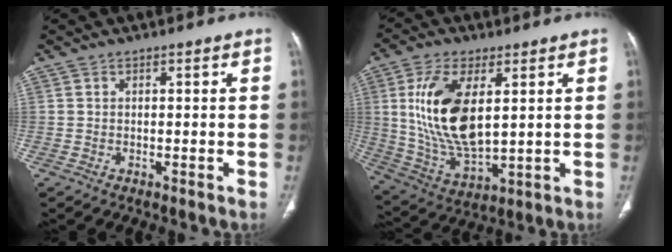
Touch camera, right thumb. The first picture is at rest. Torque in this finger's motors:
{"motor_torque": [-1.14, 2.19, 1.89, 0.62, 0.56]}